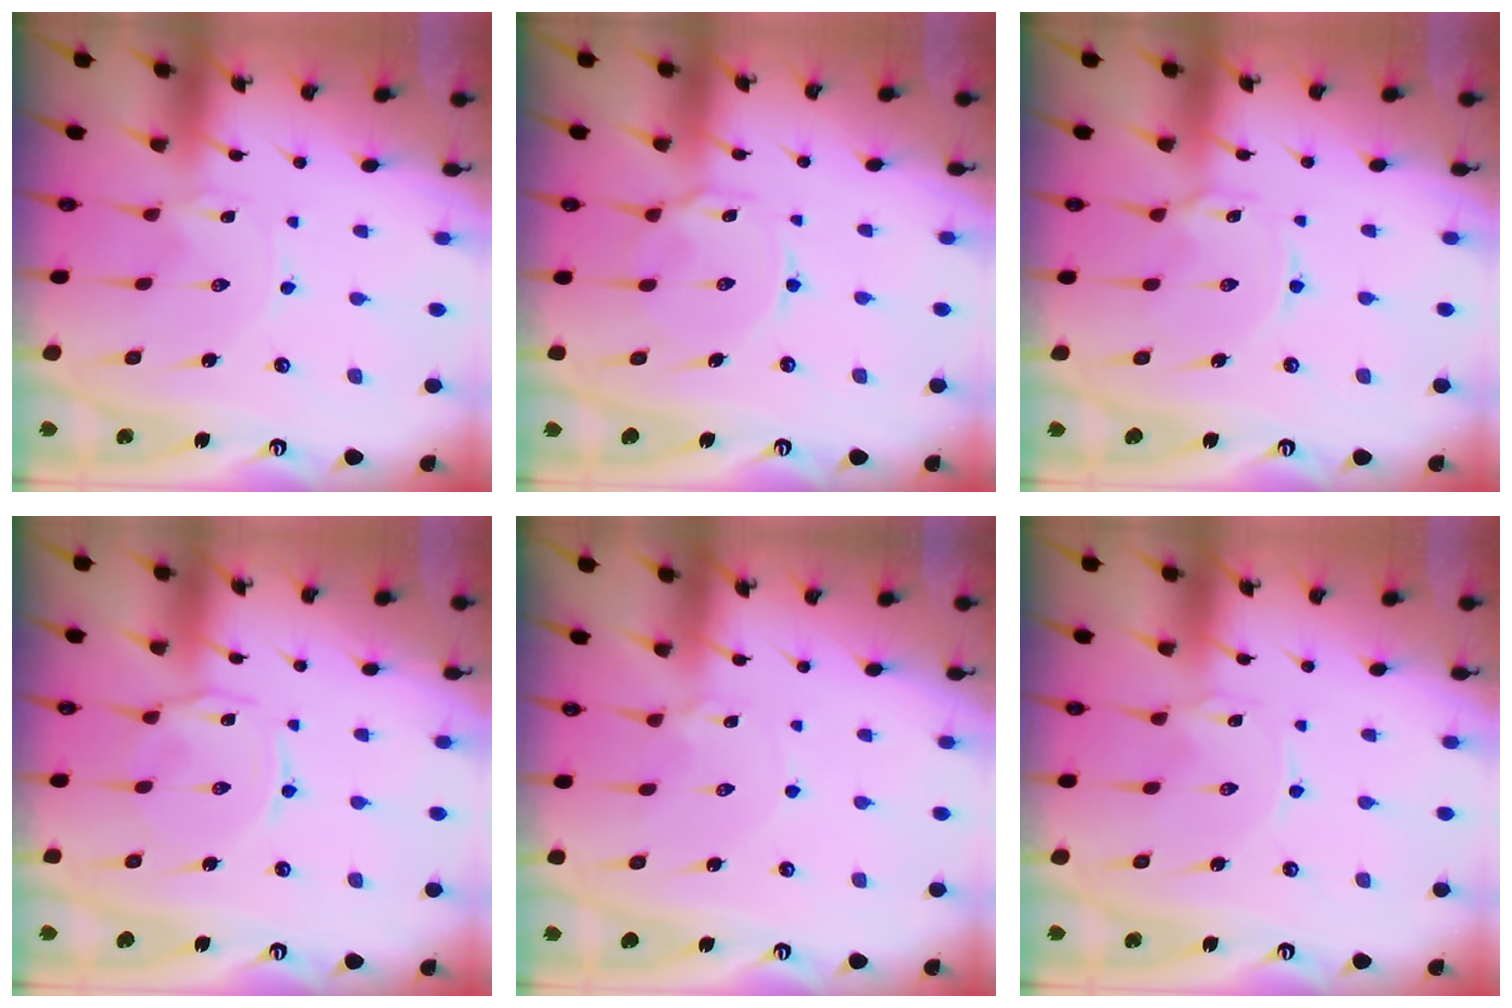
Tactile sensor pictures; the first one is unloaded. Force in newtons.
{"total": 6.5, "press": 6.5, "slide": 0.6}
{"total": 2.5, "press": 2.4, "slide": 0.4}
{"total": 2.2, "press": 2.2, "slide": 0.6}
{"total": 1.7, "press": 1.7, "slide": 0.2}
{"total": 0.0}